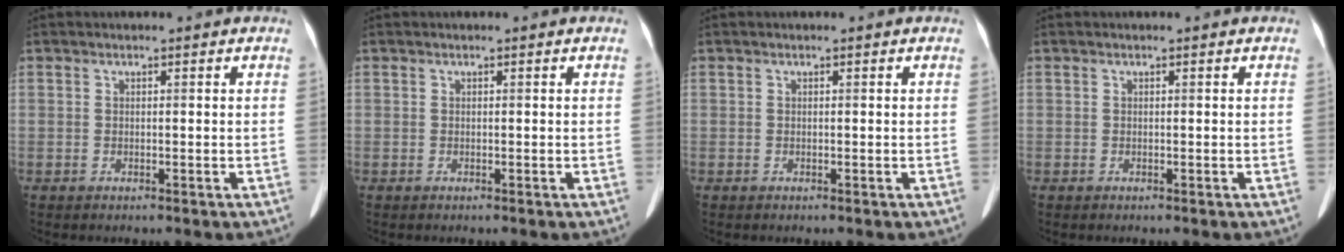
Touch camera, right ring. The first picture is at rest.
{"total": 0.0}
{"total": 0.0}
{"total": 0.0}